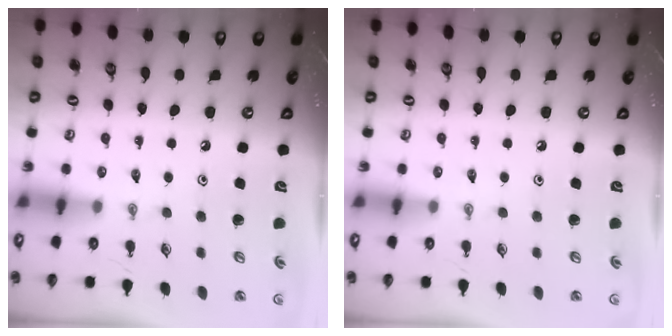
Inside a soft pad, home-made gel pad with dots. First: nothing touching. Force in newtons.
{"total": 0.0}